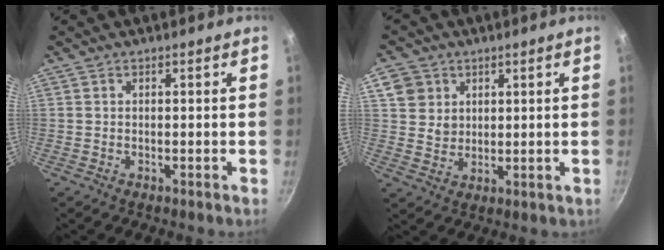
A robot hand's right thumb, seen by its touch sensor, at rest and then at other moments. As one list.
[{"total": 6.7, "force": [2.7, 5.9, 1.7], "torque": [0.006, -0.003, 0.056]}]